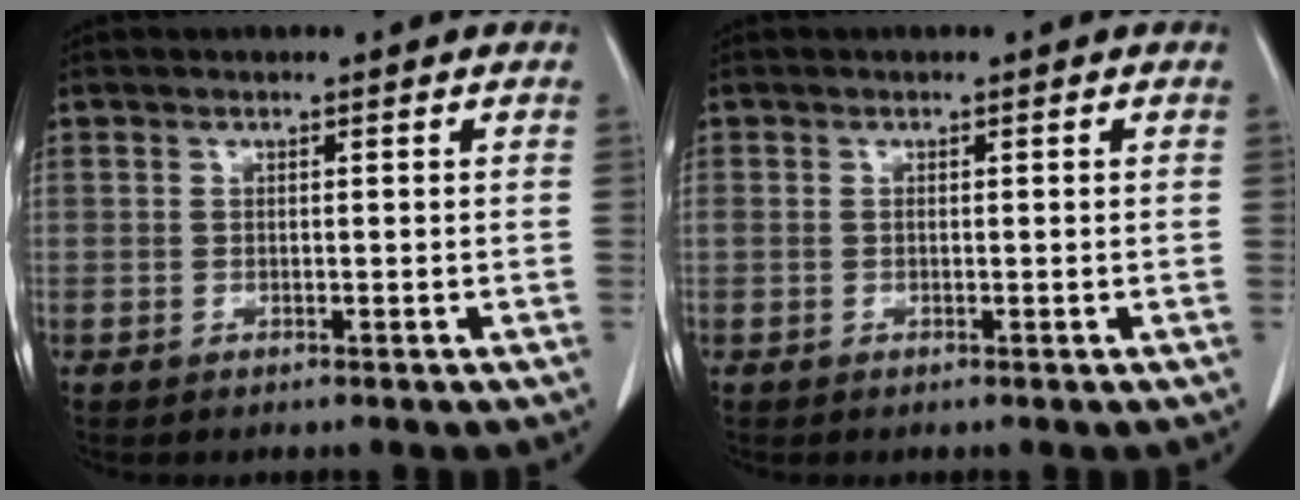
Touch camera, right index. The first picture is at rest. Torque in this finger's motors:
{"motor_torque": [0.30, 0.27, 0.21, 0.07]}